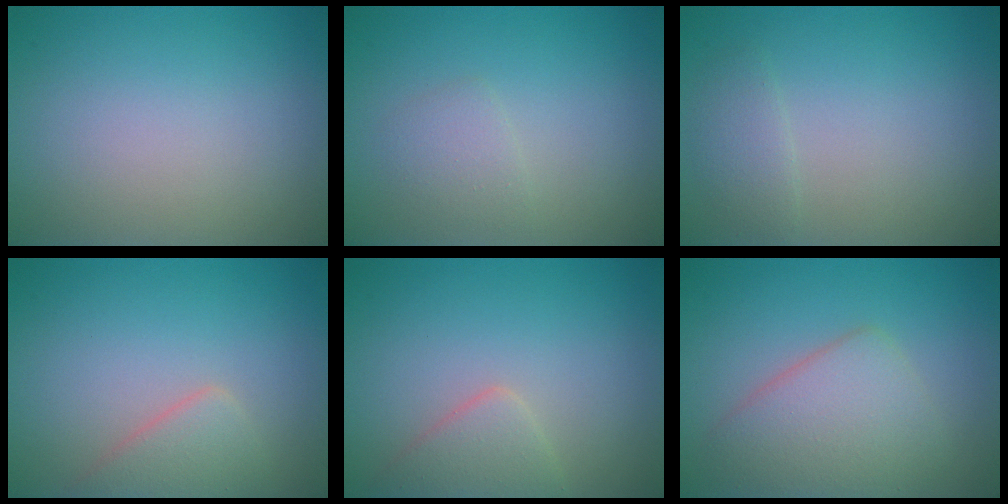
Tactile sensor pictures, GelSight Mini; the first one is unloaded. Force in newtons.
{"total": 1.5, "press": 1.5, "slide": 0.2}
{"total": 1.5, "press": 1.5, "slide": 0.1}
{"total": 2.6, "press": 2.6, "slide": 0.0}
{"total": 2.3, "press": 2.3, "slide": 0.0}
{"total": 4.8, "press": 4.8, "slide": 0.1}